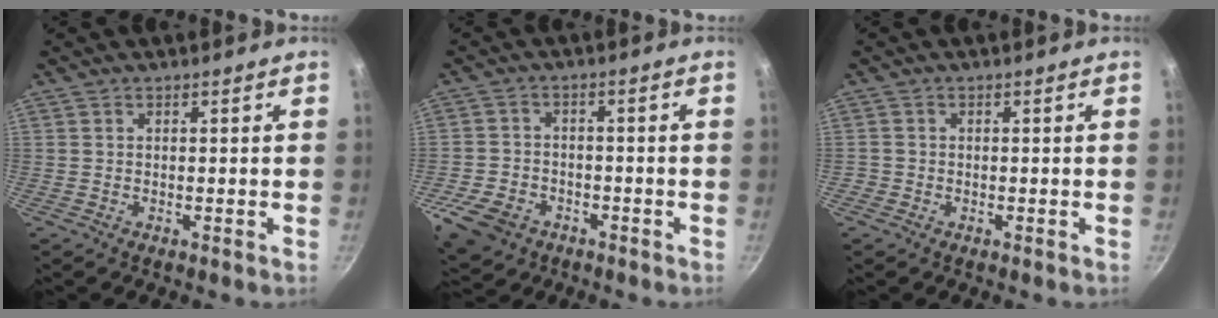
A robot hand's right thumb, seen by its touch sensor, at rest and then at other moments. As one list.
[{"total": 10.7, "force": [-5.2, 7.7, 5.3], "torque": [-0.106, 0.026, -0.091]}, {"total": 1.1, "force": [-0.5, 0.9, 0.1], "torque": [-0.003, 0.001, -0.011]}]